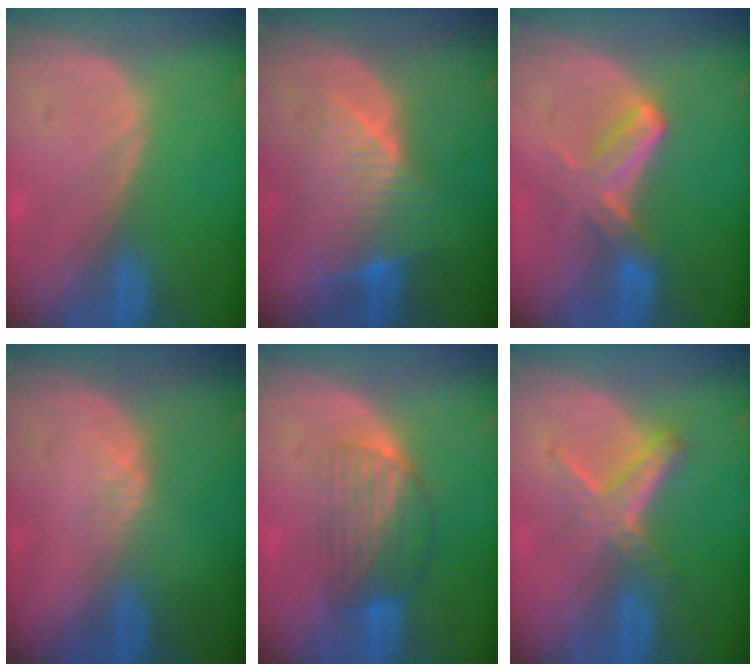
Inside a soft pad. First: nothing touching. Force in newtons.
{"total": 8.0, "press": 6.9, "slide": 4.0}
{"total": 5.7, "press": 5.5, "slide": 1.4}
{"total": 1.7, "press": 1.5, "slide": 0.8}
{"total": 6.7, "press": 5.9, "slide": 3.1}
{"total": 5.9, "press": 5.1, "slide": 3.0}